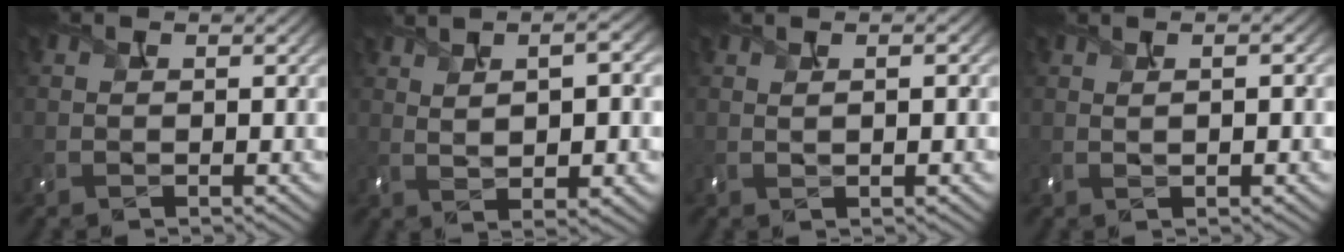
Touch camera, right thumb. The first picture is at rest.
{"total": 9.2, "force": [1.9, 3.1, 8.4], "torque": [-0.119, 0.019, 0.033]}
{"total": 2.2, "force": [0.6, 0.4, 2.1], "torque": [-0.027, -0.002, 0.001]}
{"total": 2.6, "force": [0.7, 0.7, 2.4], "torque": [-0.030, 0.004, -0.002]}